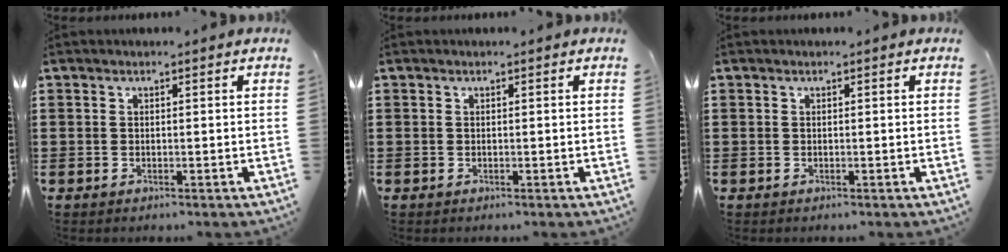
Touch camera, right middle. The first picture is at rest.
{"total": 0.0}
{"total": 0.0}